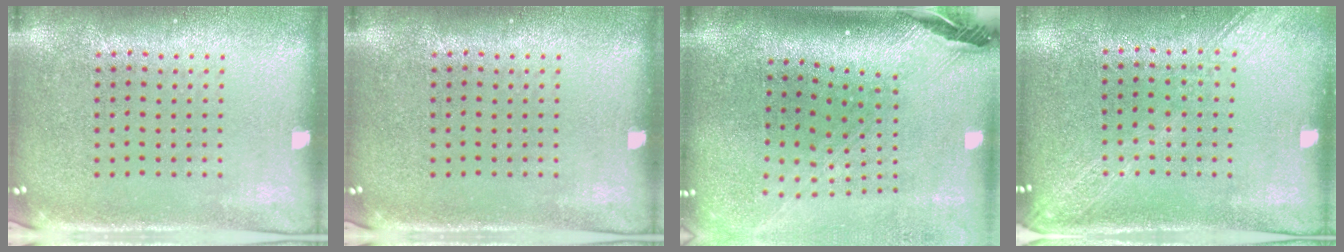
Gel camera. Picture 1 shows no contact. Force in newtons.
{"total": 0.0}
{"total": 3.0, "press": 2.1, "slide": 2.0}
{"total": 1.6, "press": 1.5, "slide": 0.6}